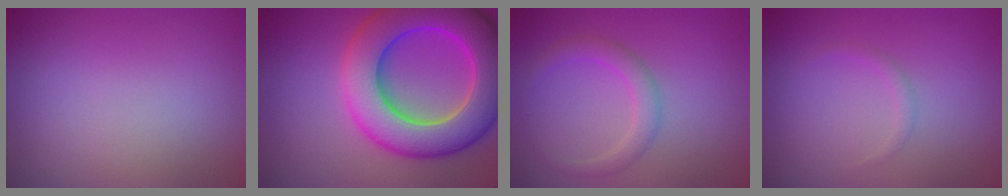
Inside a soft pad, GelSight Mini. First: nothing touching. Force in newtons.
{"total": 11.7, "press": 11.7, "slide": 0.2}
{"total": 2.3, "press": 2.2, "slide": 0.1}
{"total": 0.8, "press": 0.7, "slide": 0.1}